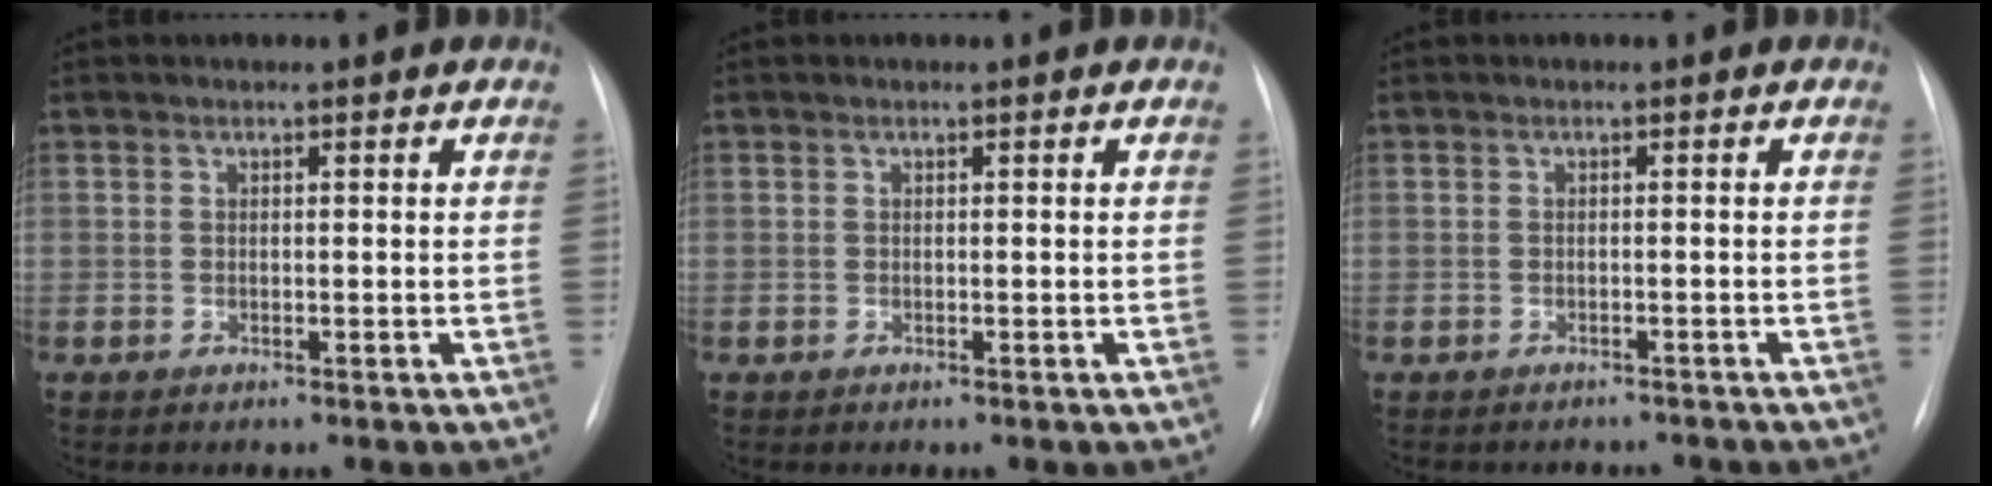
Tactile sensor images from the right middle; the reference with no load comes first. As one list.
[{"total": 0.0}, {"total": 3.1, "force": [-2.9, 1.1, -0.1], "torque": [0.006, 0.002, -0.034]}]